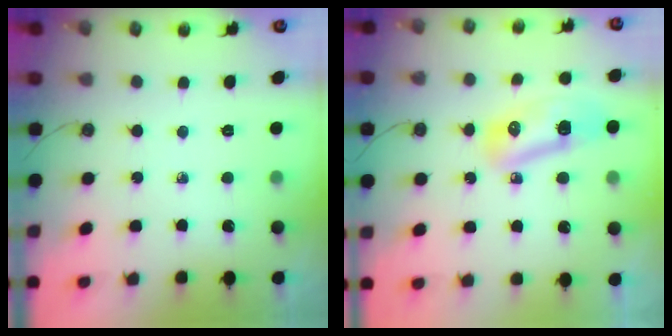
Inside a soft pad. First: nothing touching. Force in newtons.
{"total": 10.5, "press": 10.4, "slide": 1.3}